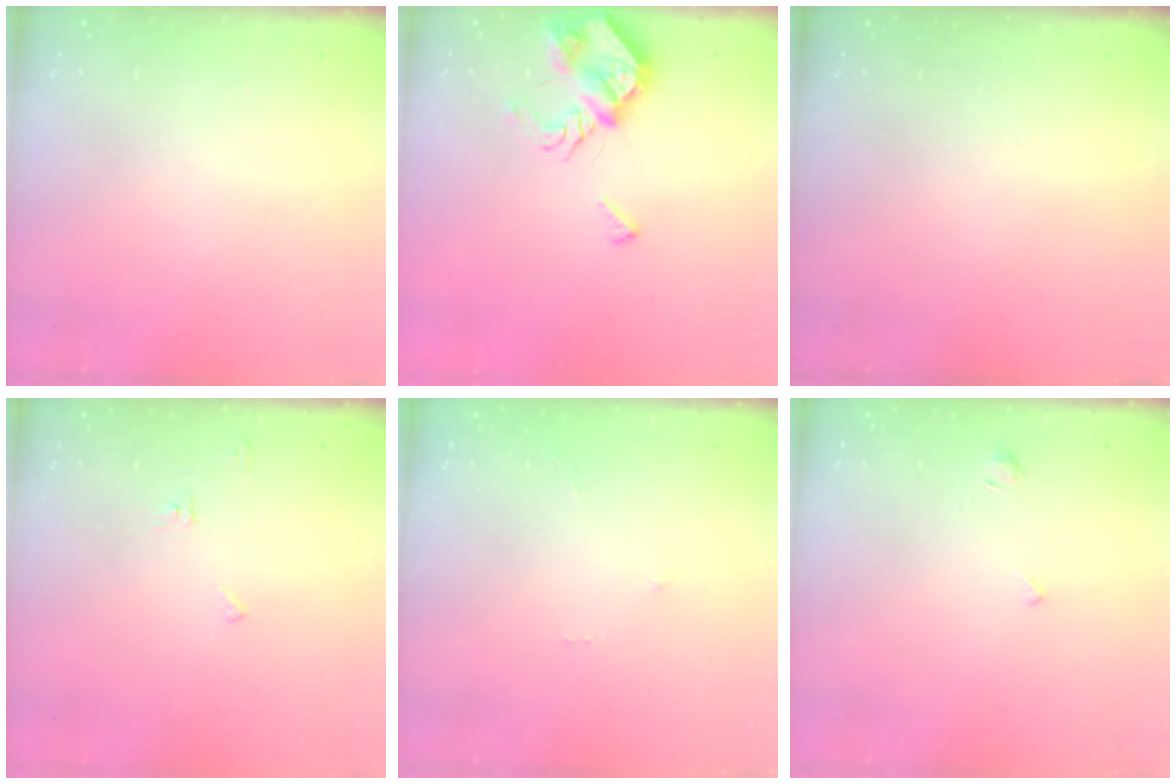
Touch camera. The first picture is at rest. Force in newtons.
{"total": 9.1, "press": 9.0, "slide": 1.3}
{"total": 0.0}
{"total": 4.1, "press": 4.1, "slide": 0.5}
{"total": 0.0}
{"total": 1.9, "press": 1.8, "slide": 0.4}